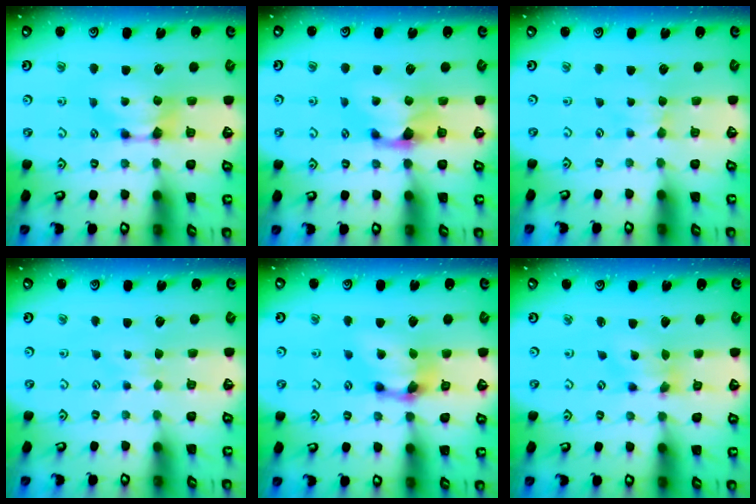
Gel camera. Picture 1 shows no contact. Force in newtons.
{"total": 0.7, "press": 0.4, "slide": 0.6}
{"total": 1.6, "press": 1.5, "slide": 0.5}
{"total": 3.7, "press": 3.6, "slide": 0.3}
{"total": 4.6, "press": 4.1, "slide": 2.0}
{"total": 1.9, "press": 1.4, "slide": 1.3}